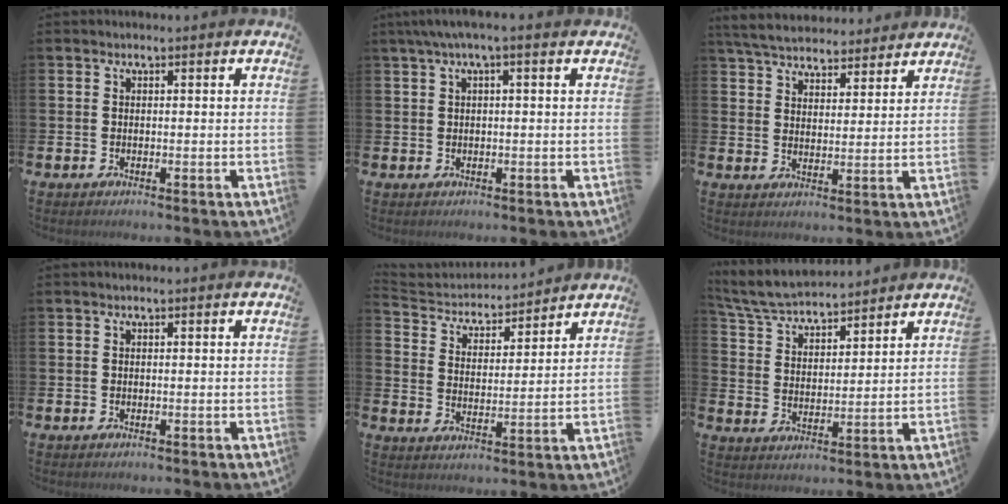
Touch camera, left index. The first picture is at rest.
{"total": 2.2, "force": [0.9, 0.1, 2.0], "torque": [-0.040, 0.004, 0.016]}
{"total": 5.5, "force": [5.3, 1.2, 0.7], "torque": [-0.035, -0.027, 0.094]}
{"total": 0.0}
{"total": 4.3, "force": [4.1, 1.3, 0.2], "torque": [-0.025, -0.038, 0.065]}
{"total": 6.3, "force": [6.1, 1.0, 1.1], "torque": [-0.047, -0.034, 0.108]}